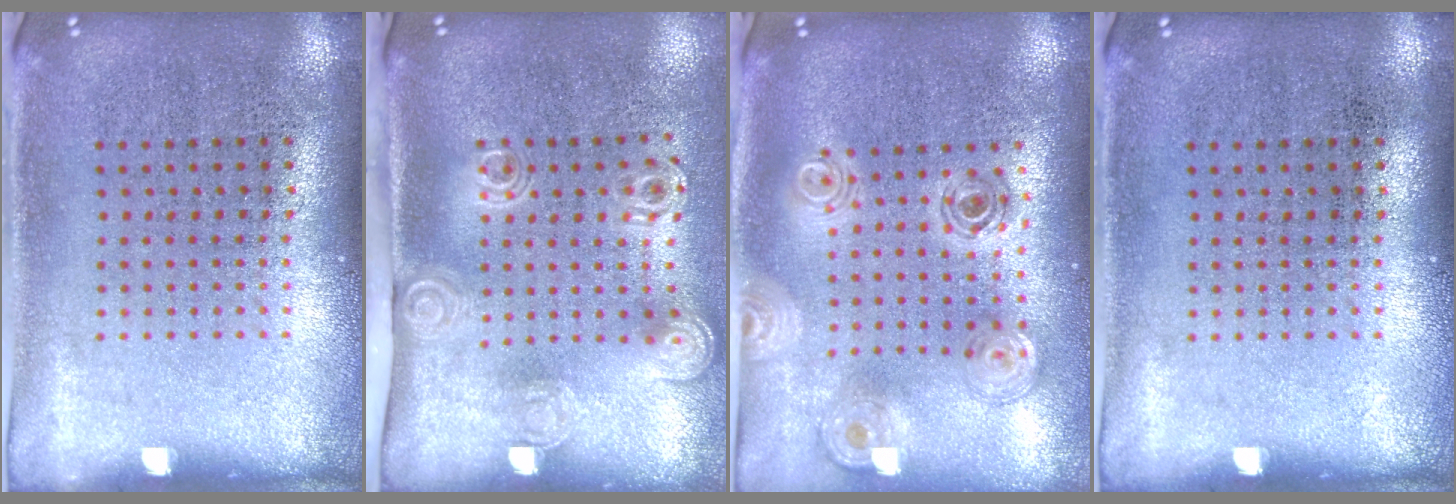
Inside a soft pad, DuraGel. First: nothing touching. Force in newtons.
{"total": 2.1, "press": 1.4, "slide": 1.6}
{"total": 1.3, "press": 1.2, "slide": 0.5}
{"total": 0.0}